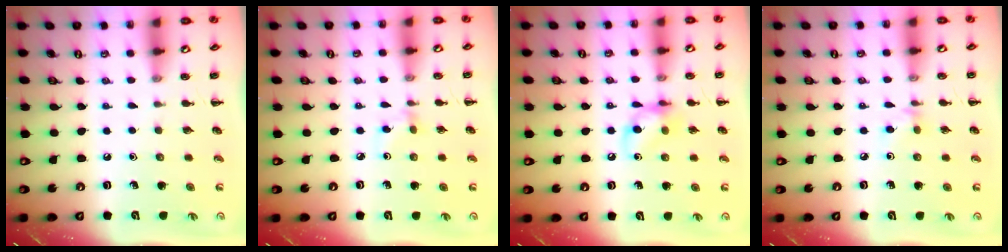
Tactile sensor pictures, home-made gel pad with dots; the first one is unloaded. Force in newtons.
{"total": 2.6, "press": 2.4, "slide": 1.1}
{"total": 10.1, "press": 10.0, "slide": 1.5}
{"total": 4.3, "press": 4.0, "slide": 1.6}